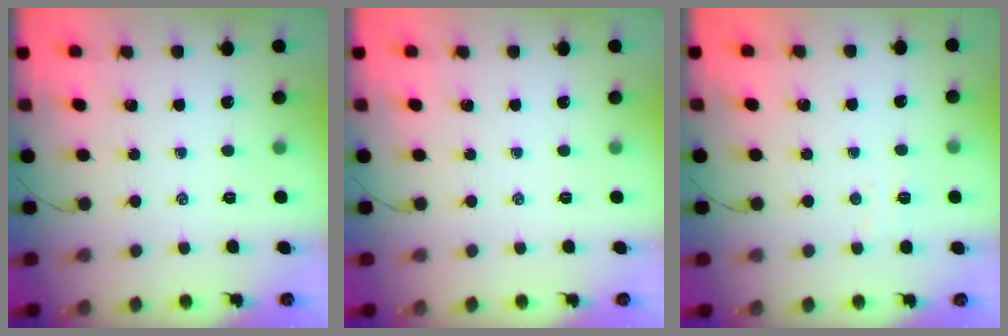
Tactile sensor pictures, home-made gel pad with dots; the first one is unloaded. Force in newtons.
{"total": 0.0}
{"total": 3.1, "press": 3.0, "slide": 0.6}